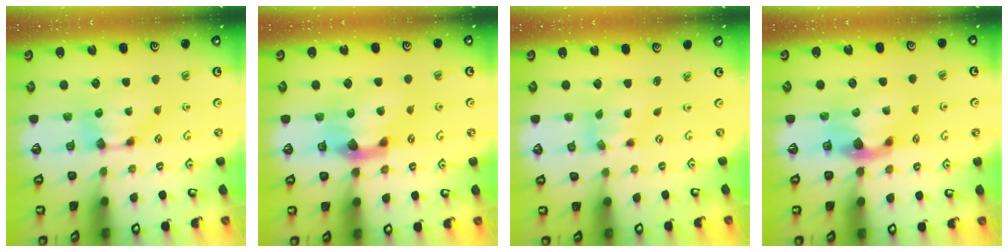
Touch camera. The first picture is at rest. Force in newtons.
{"total": 4.1, "press": 3.8, "slide": 1.5}
{"total": 1.8, "press": 1.3, "slide": 1.3}
{"total": 2.3, "press": 1.9, "slide": 1.3}